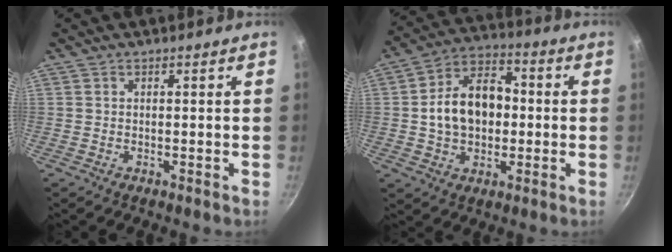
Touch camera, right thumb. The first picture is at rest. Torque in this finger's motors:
{"motor_torque": [-0.71, 0.88, 0.73, -0.67, 0.16]}